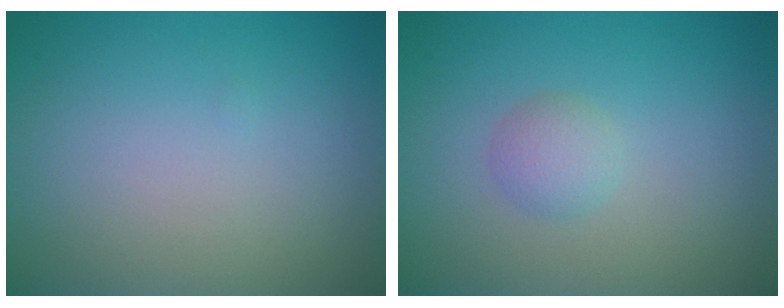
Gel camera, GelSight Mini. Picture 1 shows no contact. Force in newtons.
{"total": 1.6, "press": 1.6, "slide": 0.1}